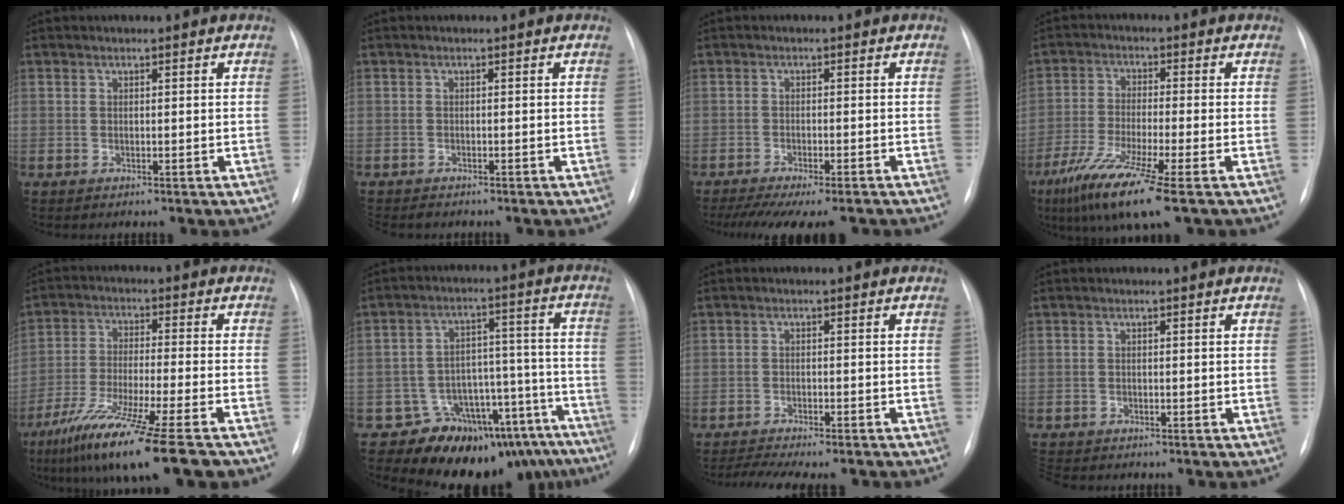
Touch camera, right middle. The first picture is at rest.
{"total": 3.2, "force": [-2.8, 1.2, 1.1], "torque": [-0.015, -0.006, -0.038]}
{"total": 13.0, "force": [-11.1, 2.2, 6.4], "torque": [-0.104, -0.020, -0.151]}
{"total": 10.7, "force": [-6.1, -0.3, 8.7], "torque": [-0.174, -0.037, -0.115]}
{"total": 16.0, "force": [-11.2, -0.6, 11.3], "torque": [-0.204, -0.057, -0.193]}
{"total": 15.8, "force": [-13.2, 7.9, 3.5], "torque": [-0.003, 0.078, -0.173]}
{"total": 9.7, "force": [-8.7, 1.2, 4.2], "torque": [-0.057, -0.001, -0.120]}
{"total": 4.0, "force": [-3.5, 1.5, 1.3], "torque": [-0.021, -0.006, -0.053]}